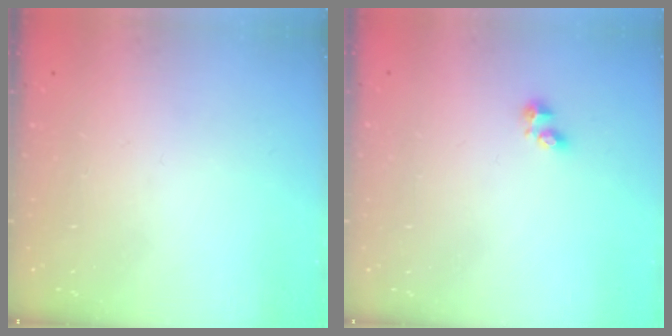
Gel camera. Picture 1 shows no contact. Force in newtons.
{"total": 2.2, "press": 2.2, "slide": 0.5}